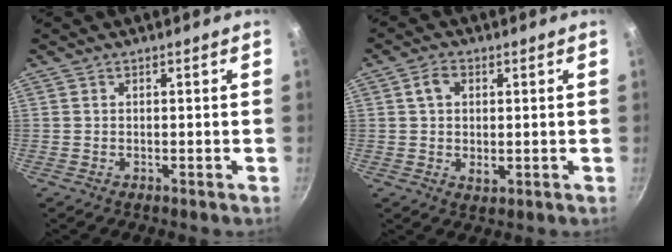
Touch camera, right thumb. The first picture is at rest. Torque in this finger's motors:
{"motor_torque": [0.23, 0.06, 0.54, 0.34, 0.03]}